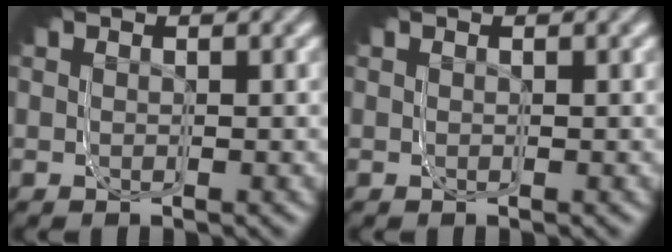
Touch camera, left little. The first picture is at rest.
{"total": 0.0}